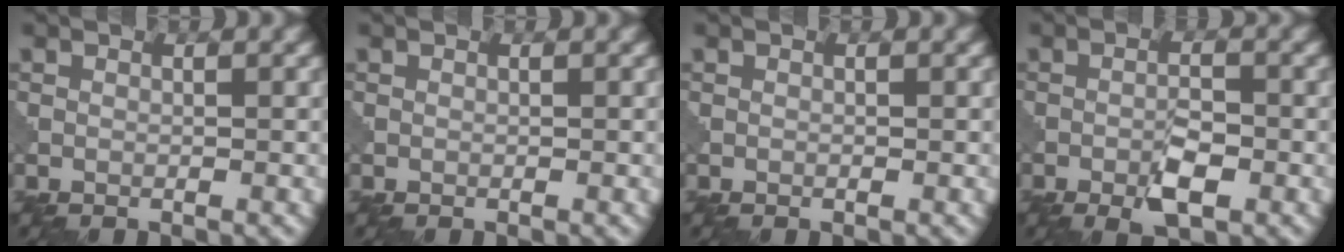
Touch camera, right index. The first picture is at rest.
{"total": 0.0}
{"total": 0.0}
{"total": 3.3, "force": [-1.5, 1.0, 2.7], "torque": [-0.048, 0.003, -0.029]}